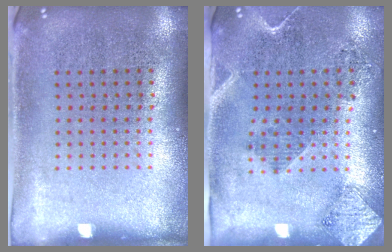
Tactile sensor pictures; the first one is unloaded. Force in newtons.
{"total": 1.9, "press": 1.7, "slide": 1.0}